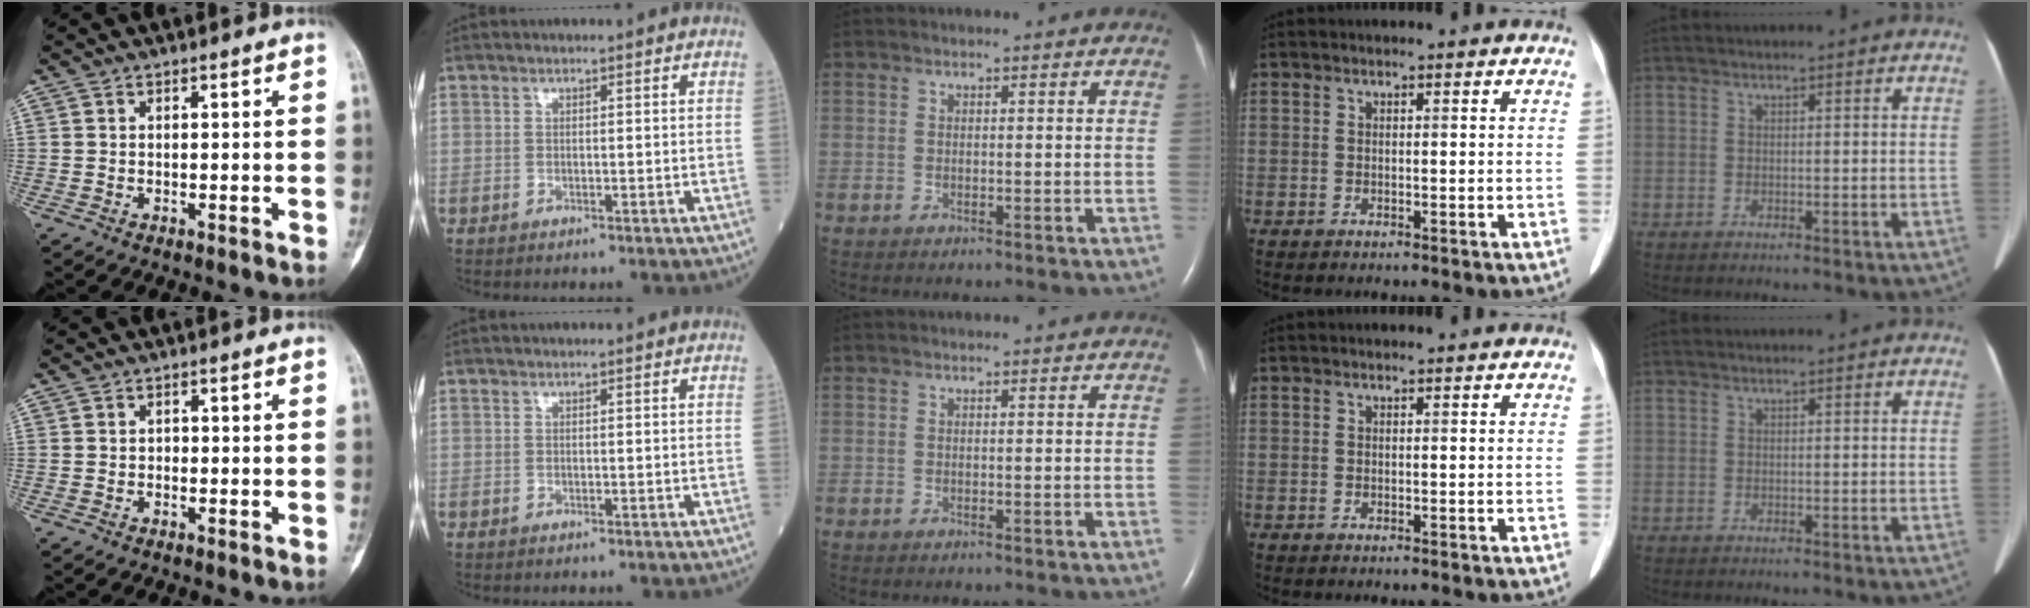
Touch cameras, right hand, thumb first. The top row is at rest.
{"thumb": {"total": 0.5, "force": [-0.2, 0.4, 0.2], "torque": [0.004, 0.003, -0.006]}}